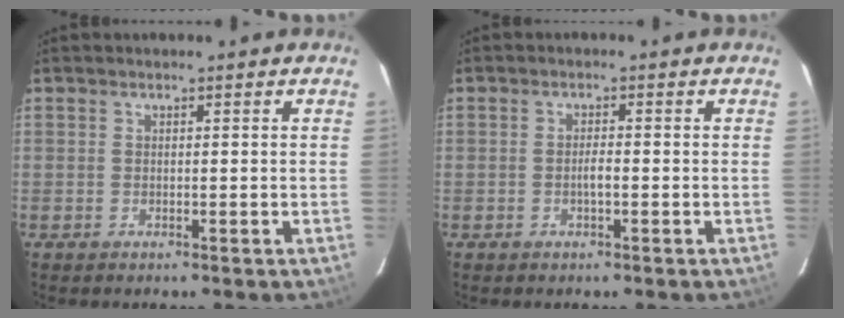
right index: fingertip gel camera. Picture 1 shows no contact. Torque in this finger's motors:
{"motor_torque": [0.71, -0.13, 0.26, 0.07]}